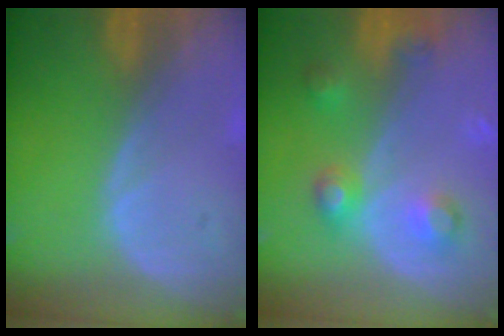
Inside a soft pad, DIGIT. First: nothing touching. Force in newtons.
{"total": 5.3, "press": 5.3, "slide": 0.3}